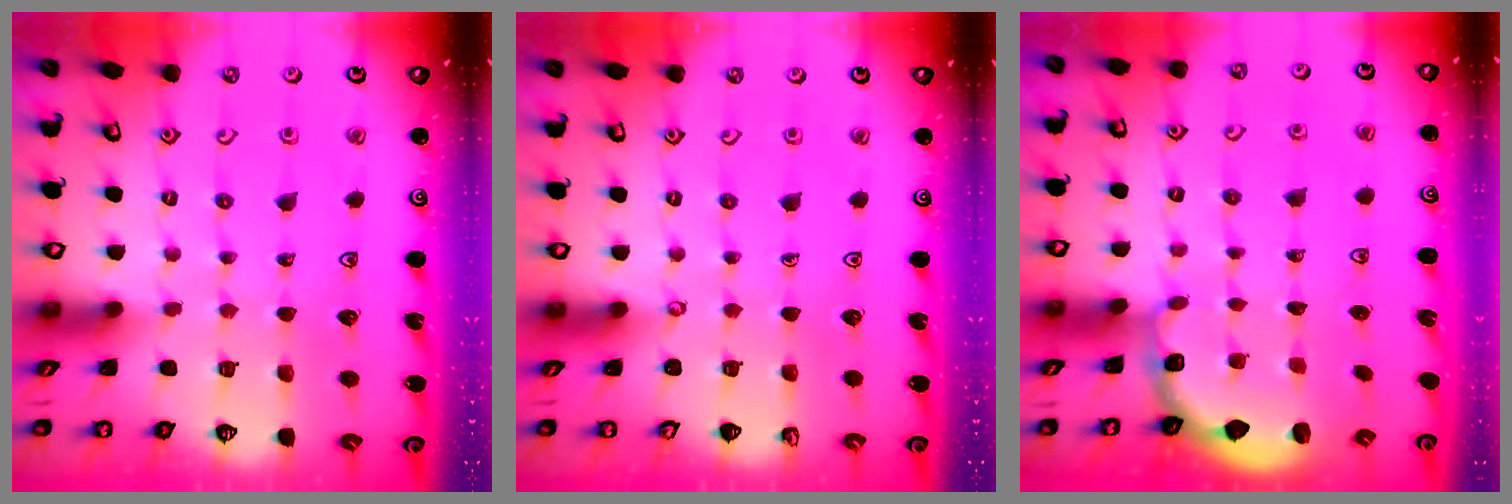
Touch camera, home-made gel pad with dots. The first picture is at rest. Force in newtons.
{"total": 0.0}
{"total": 2.7, "press": 2.2, "slide": 1.5}